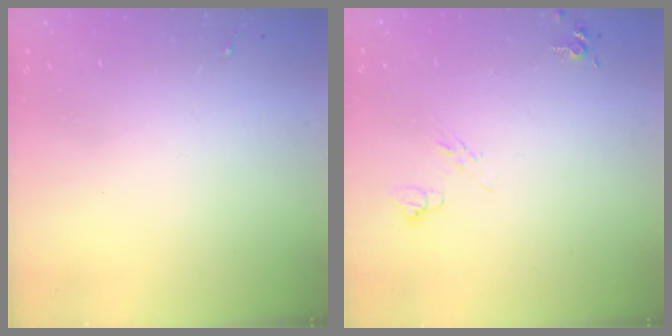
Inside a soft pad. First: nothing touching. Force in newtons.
{"total": 6.4, "press": 6.3, "slide": 1.1}